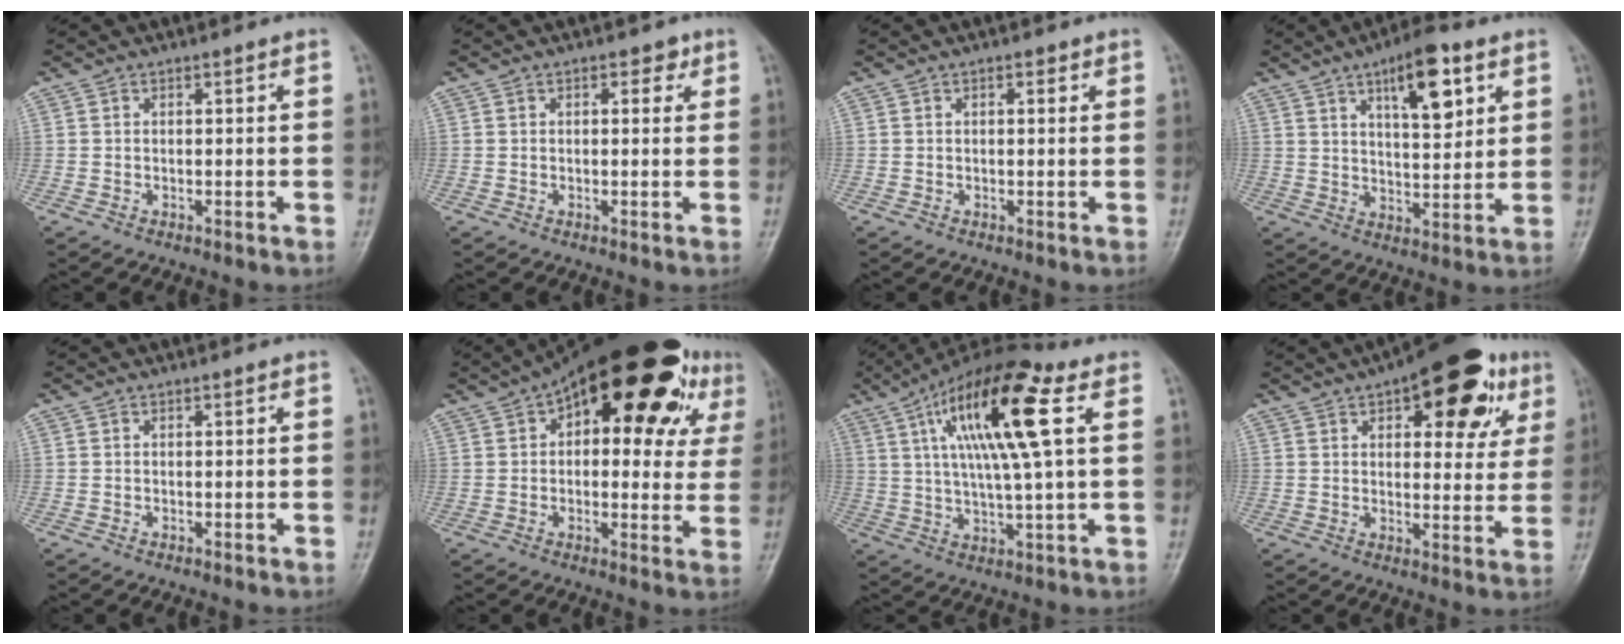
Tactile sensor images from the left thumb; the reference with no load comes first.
{"total": 2.0, "force": [0.9, 1.3, 1.2], "torque": [-0.001, 0.000, 0.008]}
{"total": 1.0, "force": [0.5, 0.5, 0.7], "torque": [-0.005, 0.000, 0.003]}
{"total": 11.7, "force": [5.6, 4.3, 9.3], "torque": [-0.121, -0.026, 0.087]}
{"total": 0.0}
{"total": 23.4, "force": [10.3, 11.0, 17.9], "torque": [-0.223, 0.017, 0.142]}
{"total": 17.9, "force": [5.7, 3.9, 16.5], "torque": [-0.303, 0.007, 0.091]}
{"total": 18.7, "force": [9.0, 8.5, 14.0], "torque": [-0.140, -0.013, 0.117]}